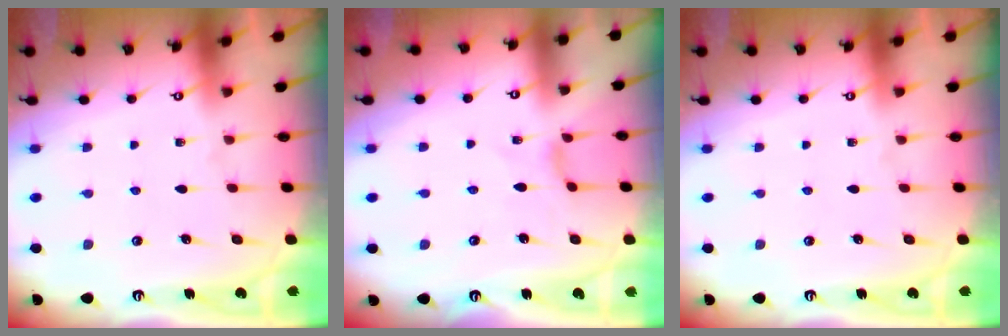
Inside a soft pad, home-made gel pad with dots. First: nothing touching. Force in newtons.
{"total": 0.0}
{"total": 0.0}